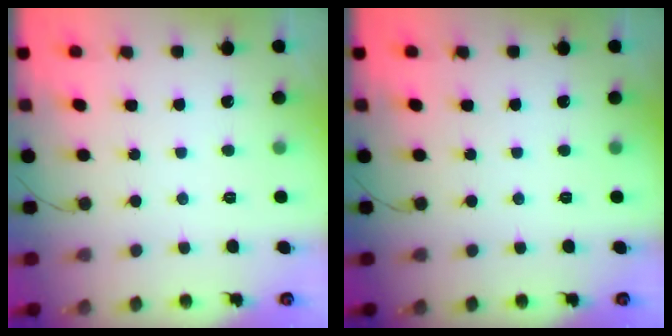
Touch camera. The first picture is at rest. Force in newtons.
{"total": 0.0}